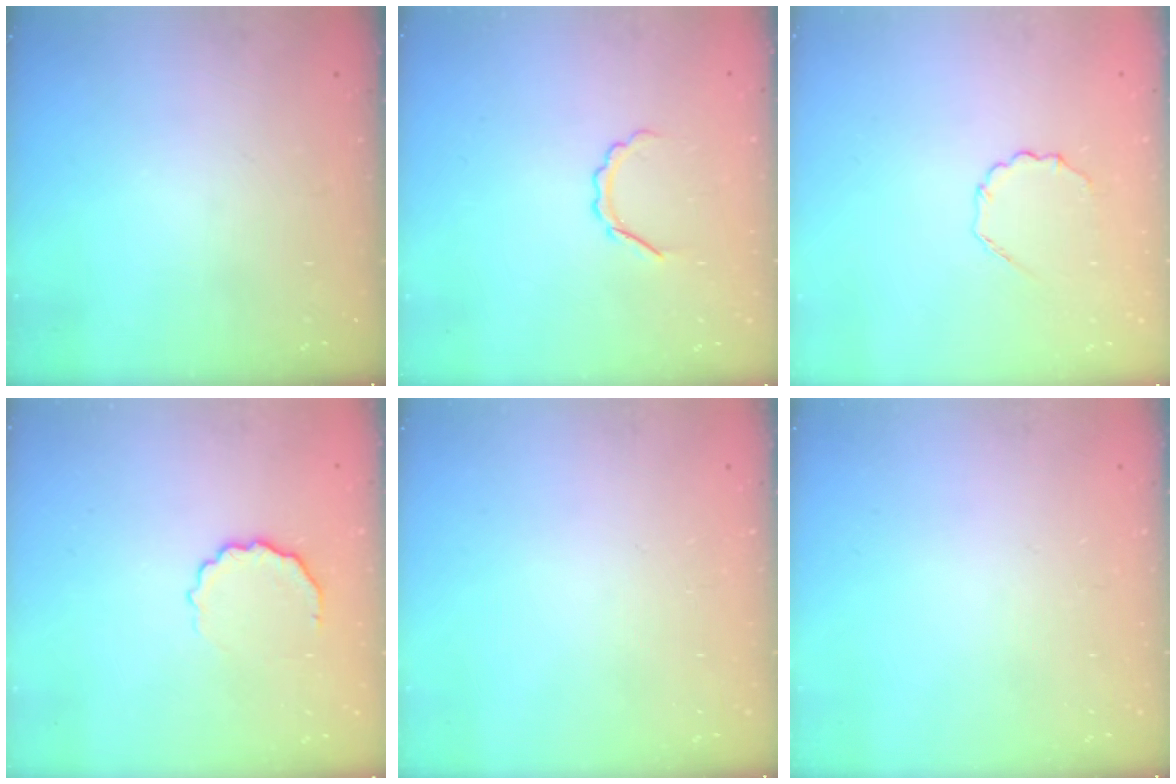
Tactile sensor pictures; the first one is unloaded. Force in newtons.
{"total": 3.7, "press": 3.7, "slide": 0.5}
{"total": 3.8, "press": 3.5, "slide": 1.3}
{"total": 6.6, "press": 6.5, "slide": 1.3}
{"total": 0.0}
{"total": 0.0}